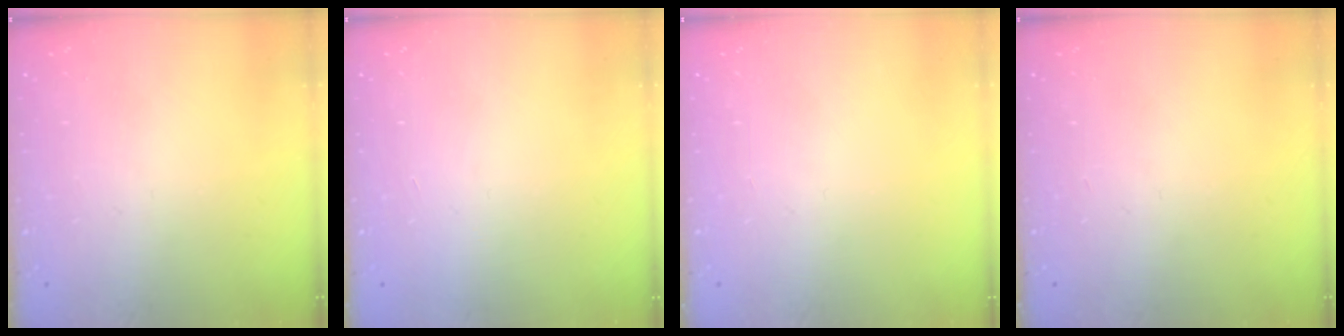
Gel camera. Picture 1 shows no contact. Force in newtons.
{"total": 1.5, "press": 1.5, "slide": 0.1}
{"total": 0.0}
{"total": 0.0}